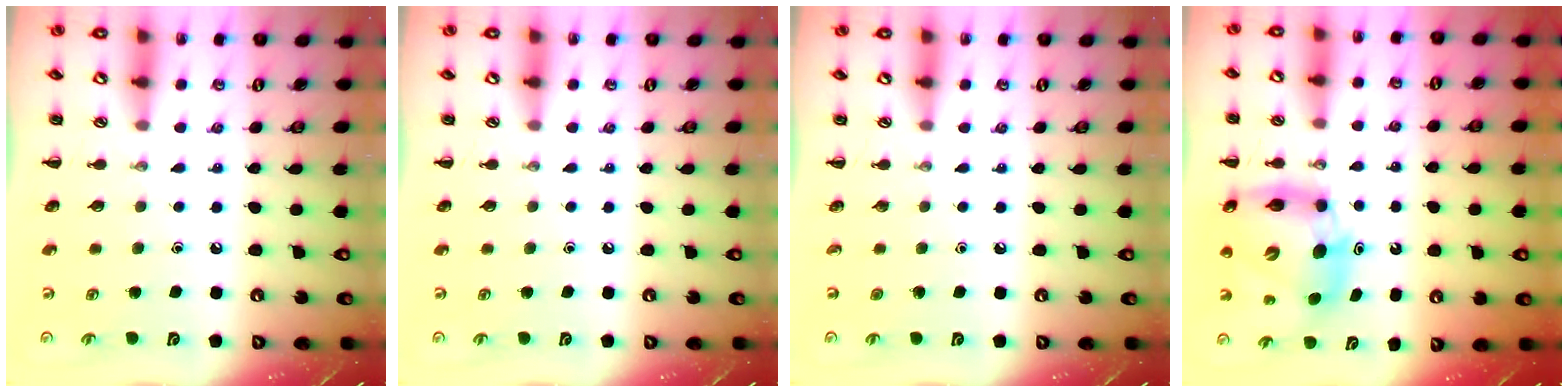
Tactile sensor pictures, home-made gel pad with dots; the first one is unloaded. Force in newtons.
{"total": 0.0}
{"total": 0.0}
{"total": 12.0, "press": 11.5, "slide": 3.3}